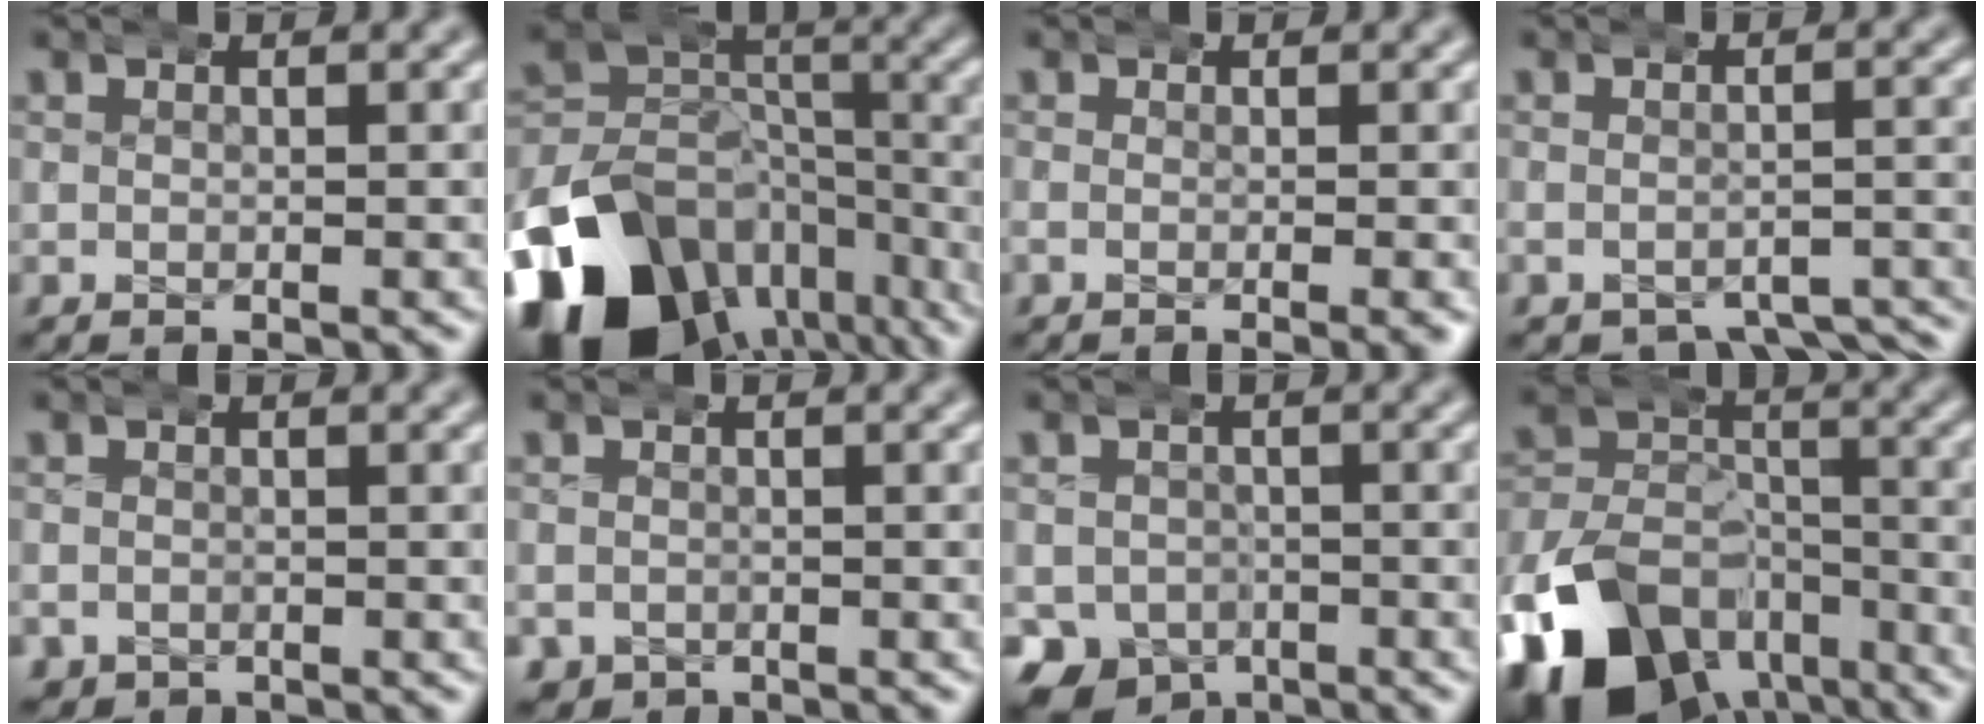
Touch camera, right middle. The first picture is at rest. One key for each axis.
{"total": 16.9, "fx": -8.5, "fy": 11.2, "fz": 9.3, "tx": -0.128, "ty": -0.042, "tz": -0.128}
{"total": 0.9, "fx": -0.3, "fy": -0.2, "fz": 0.8, "tx": -0.009, "ty": 0.004, "tz": -0.010}
{"total": 6.4, "fx": -5.6, "fy": 2.2, "fz": 2.0, "tx": -0.004, "ty": -0.006, "tz": -0.088}
{"total": 1.7, "fx": -0.6, "fy": 1.6, "fz": 0.2, "tx": -0.009, "ty": -0.007, "tz": -0.004}
{"total": 2.6, "fx": -1.0, "fy": 2.4, "fz": 0.4, "tx": -0.014, "ty": -0.014, "tz": -0.008}
{"total": 10.6, "fx": -5.3, "fy": 8.8, "fz": 2.8, "tx": -0.052, "ty": -0.047, "tz": -0.080}
{"total": 14.6, "fx": -8.1, "fy": 9.9, "fz": 7.0, "tx": -0.112, "ty": -0.046, "tz": -0.124}